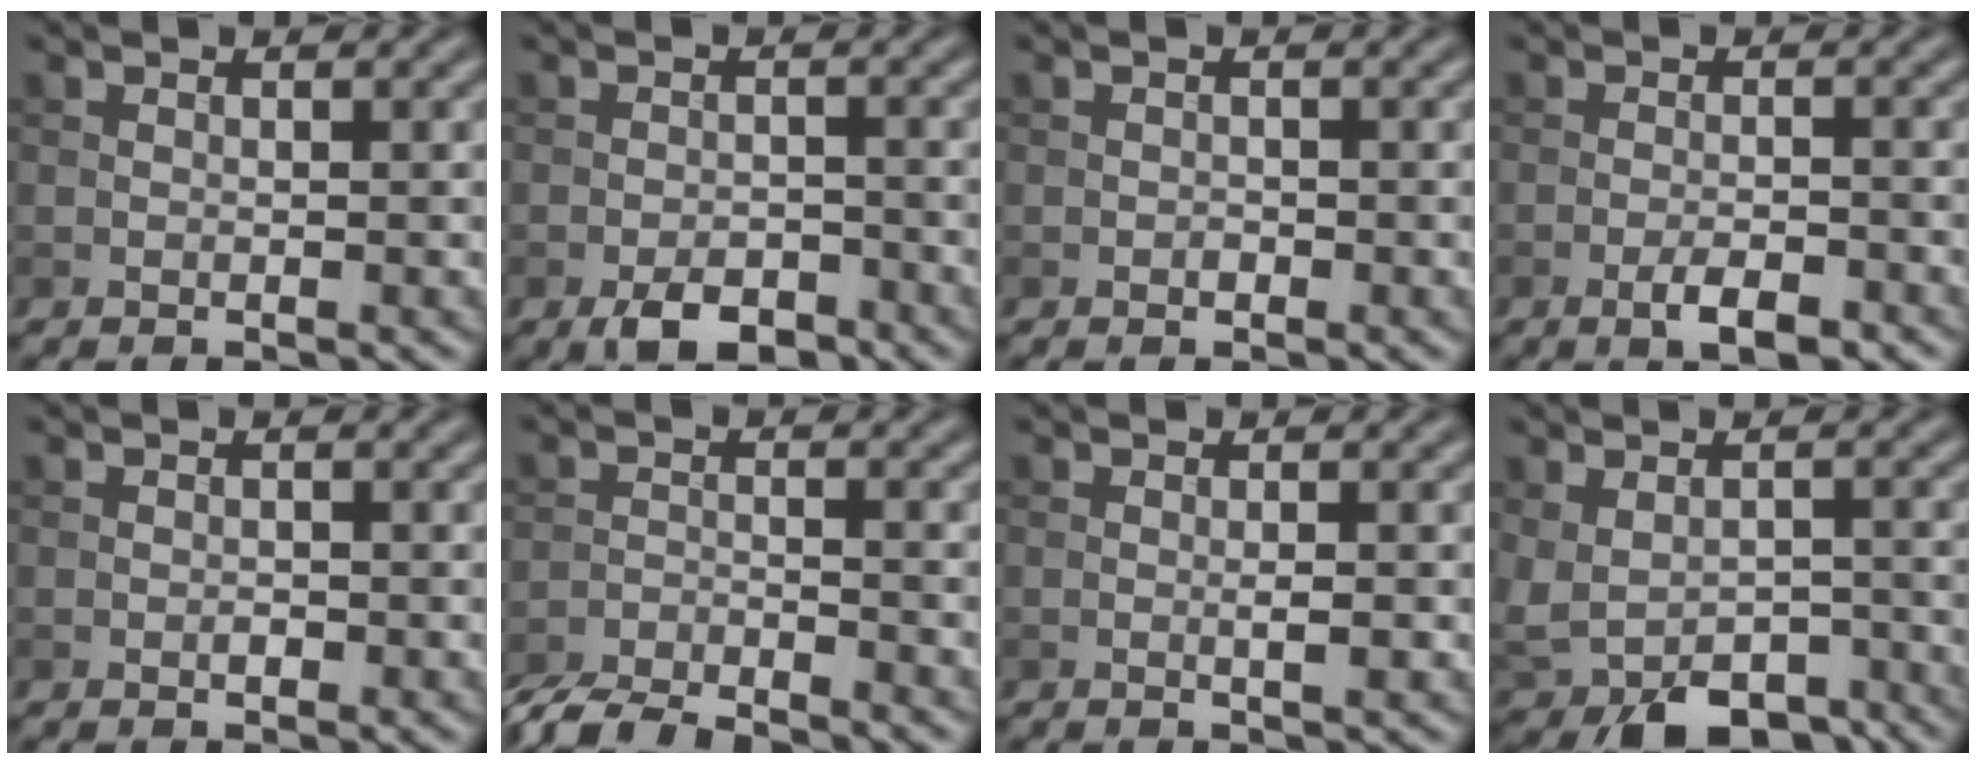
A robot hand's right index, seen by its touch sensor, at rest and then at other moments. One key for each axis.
{"total": 3.8, "fx": -2.5, "fy": 1.8, "fz": 2.2, "tx": -0.033, "ty": -0.003, "tz": -0.045}
{"total": 0.5, "fx": -0.2, "fy": 0.4, "fz": 0.3, "tx": -0.001, "ty": -0.001, "tz": -0.005}
{"total": 3.1, "fx": -1.8, "fy": 0.9, "fz": 2.3, "tx": -0.044, "ty": 0.000, "tz": -0.031}
{"total": 0.6, "fx": -0.2, "fy": 0.3, "fz": 0.4, "tx": -0.006, "ty": 0.001, "tz": -0.004}
{"total": 6.4, "fx": -6.0, "fy": 0.9, "fz": 2.0, "tx": -0.039, "ty": -0.019, "tz": -0.108}
{"total": 1.0, "fx": -0.1, "fy": 0.1, "fz": 1.0, "tx": -0.017, "ty": -0.001, "tz": -0.002}
{"total": 6.4, "fx": -3.7, "fy": 3.5, "fz": 3.8, "tx": -0.066, "ty": -0.031, "tz": -0.043}